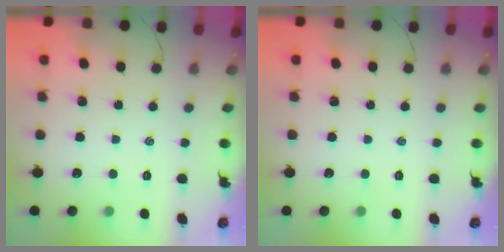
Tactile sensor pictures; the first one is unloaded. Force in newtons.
{"total": 0.0}